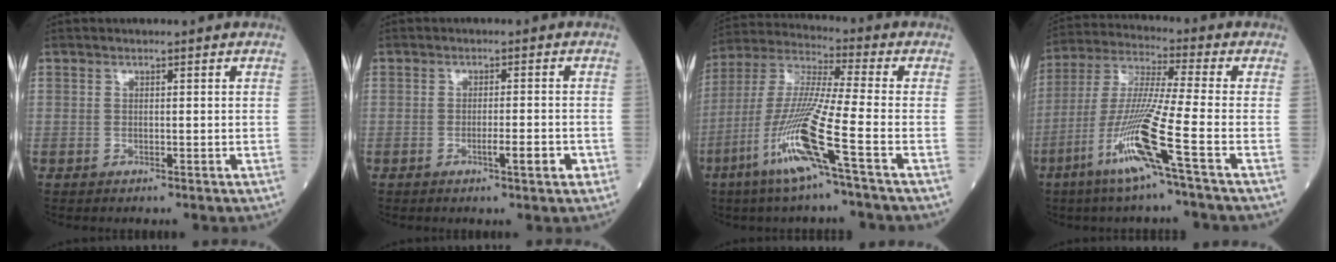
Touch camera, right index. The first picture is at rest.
{"total": 3.3, "force": [-1.4, 0.3, 2.9], "torque": [-0.046, 0.000, -0.021]}
{"total": 14.4, "force": [-6.4, -0.9, 12.9], "torque": [-0.273, -0.017, -0.130]}
{"total": 13.4, "force": [-6.1, -1.7, 11.8], "torque": [-0.244, -0.020, -0.124]}